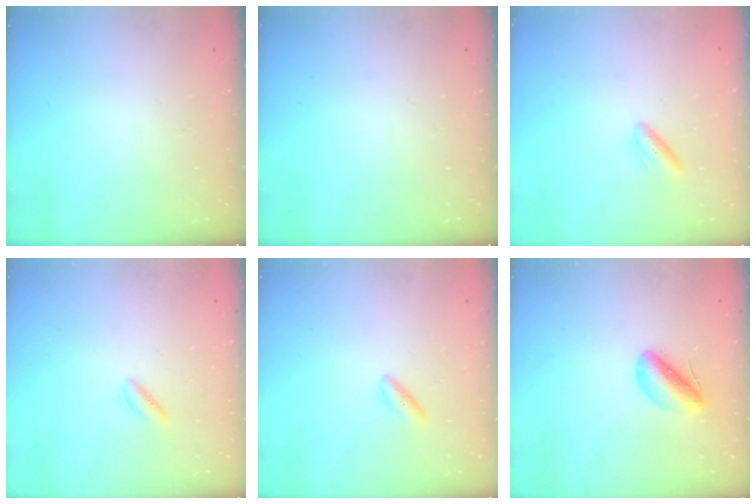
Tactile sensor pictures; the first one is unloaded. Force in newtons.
{"total": 0.0}
{"total": 3.2, "press": 2.9, "slide": 1.3}
{"total": 1.5, "press": 1.1, "slide": 1.0}
{"total": 2.9, "press": 2.6, "slide": 1.4}
{"total": 6.3, "press": 6.1, "slide": 1.8}